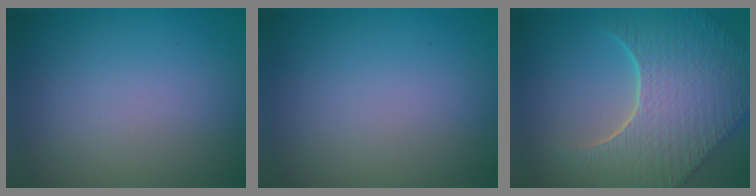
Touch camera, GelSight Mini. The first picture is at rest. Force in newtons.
{"total": 0.0}
{"total": 8.9, "press": 6.5, "slide": 6.1}